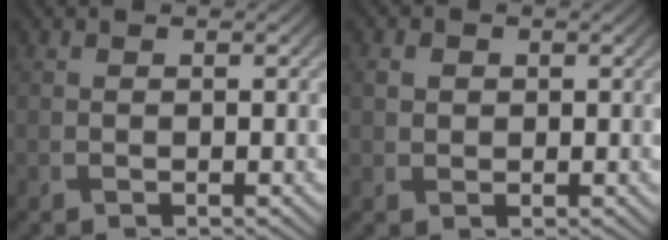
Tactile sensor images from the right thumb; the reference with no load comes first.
{"total": 1.9, "force": [0.5, 1.6, 0.9], "torque": [-0.026, 0.000, 0.008]}